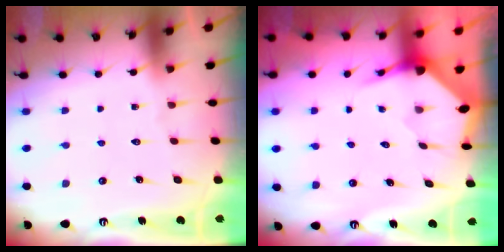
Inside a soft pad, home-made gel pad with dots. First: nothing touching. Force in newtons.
{"total": 3.6, "press": 3.6, "slide": 0.5}